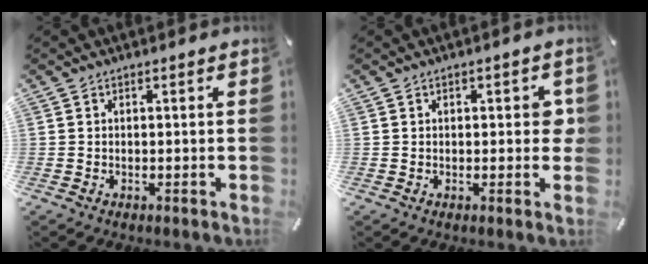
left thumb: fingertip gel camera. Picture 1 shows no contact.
{"total": 3.5, "force": [0.3, 1.8, 2.9], "torque": [-0.032, 0.000, -0.002]}